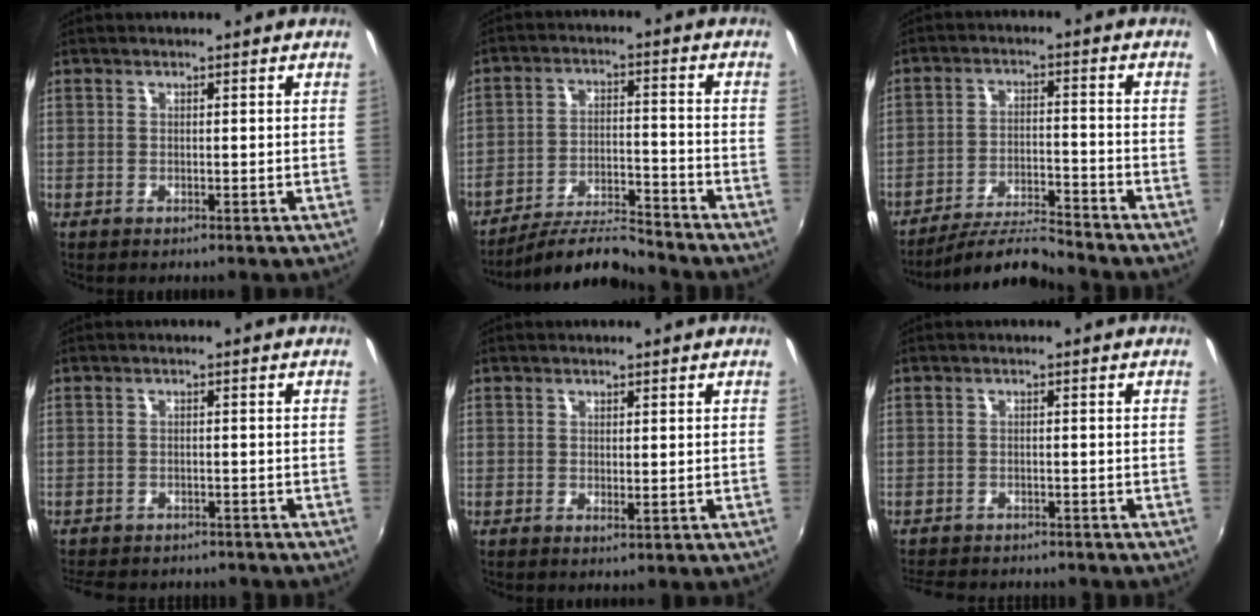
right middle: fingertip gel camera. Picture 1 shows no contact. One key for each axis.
{"total": 9.6, "fx": -9.2, "fy": 0.5, "fz": 2.6, "tx": -0.060, "ty": 0.003, "tz": -0.161}
{"total": 8.5, "fx": -8.2, "fy": -0.3, "fz": 2.2, "tx": -0.058, "ty": 0.002, "tz": -0.150}
{"total": 9.8, "fx": -8.5, "fy": 3.2, "fz": 3.6, "tx": -0.086, "ty": -0.016, "tz": -0.121}
{"total": 0.6, "fx": 0.2, "fy": -0.1, "fz": 0.6, "tx": -0.011, "ty": 0.000, "tz": 0.004}
{"total": 8.7, "fx": -7.9, "fy": 2.2, "fz": 3.0, "tx": -0.077, "ty": -0.015, "tz": -0.118}